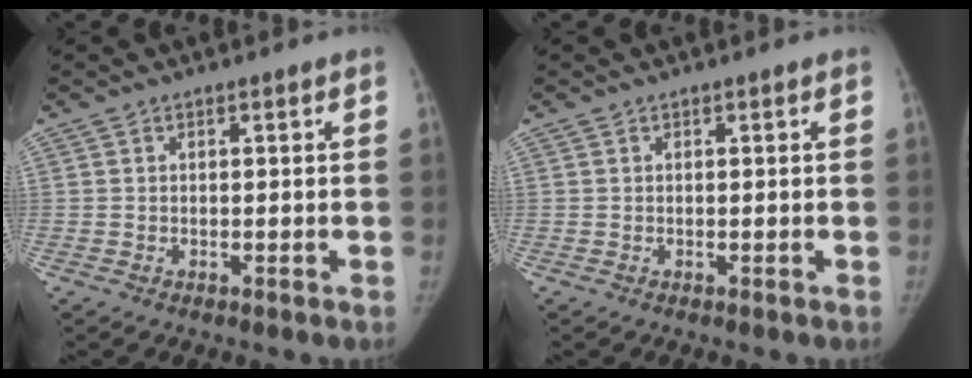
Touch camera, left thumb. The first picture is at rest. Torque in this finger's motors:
{"motor_torque": [-0.07, 0.07, 0.10, -0.07, 0.00]}